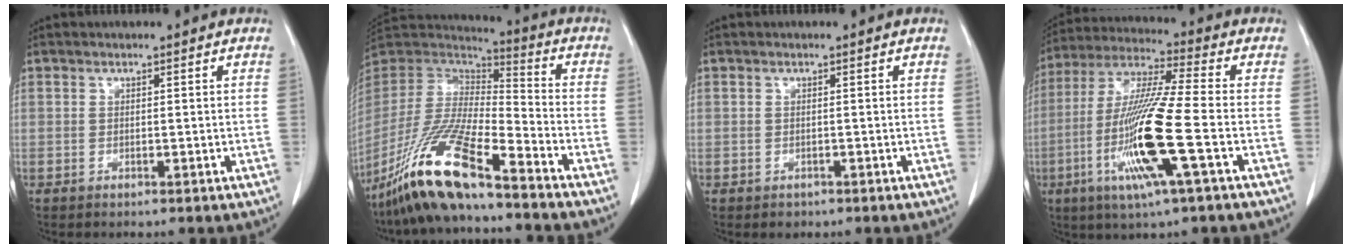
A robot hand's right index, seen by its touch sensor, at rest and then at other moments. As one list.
[{"total": 17.0, "force": [-12.0, 1.7, 11.9], "torque": [-0.254, -0.033, -0.230]}, {"total": 1.0, "force": [-0.6, 0.8, 0.1], "torque": [-0.005, 0.002, -0.004]}, {"total": 15.7, "force": [-4.5, 0.1, 15.0], "torque": [-0.311, -0.014, -0.090]}]